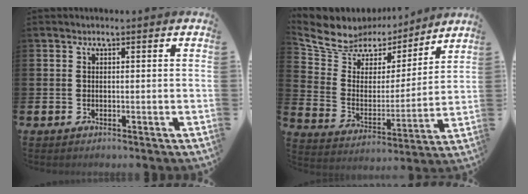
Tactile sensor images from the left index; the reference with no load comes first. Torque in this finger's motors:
{"motor_torque": [1.07, -1.07, 0.27, 0.08]}